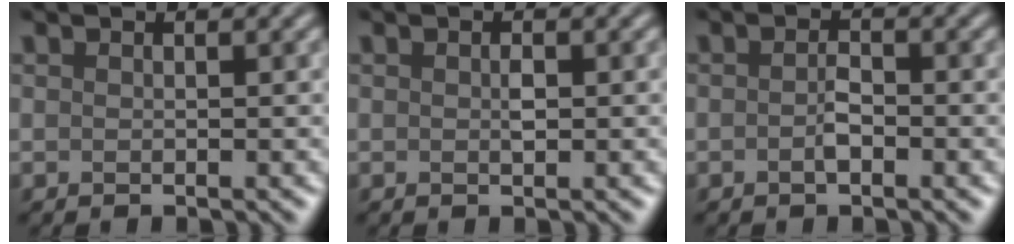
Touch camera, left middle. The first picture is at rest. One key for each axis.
{"total": 0.8, "fx": 0.0, "fy": 0.4, "fz": 0.7, "tx": -0.013, "ty": 0.000, "tz": 0.001}
{"total": 1.5, "fx": -0.6, "fy": 0.6, "fz": 1.2, "tx": -0.024, "ty": 0.002, "tz": -0.012}